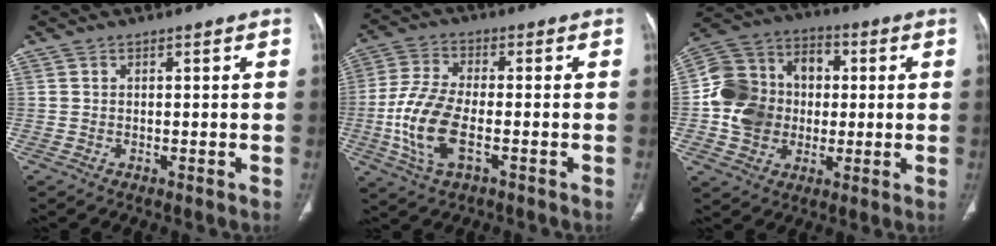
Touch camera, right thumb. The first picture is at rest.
{"total": 11.9, "force": [-3.1, 5.4, 10.1], "torque": [-0.227, 0.008, -0.060]}
{"total": 16.9, "force": [-0.5, 14.2, 9.2], "torque": [-0.148, 0.031, -0.010]}